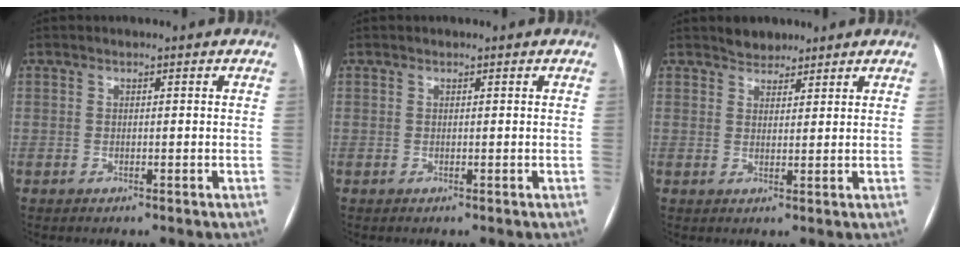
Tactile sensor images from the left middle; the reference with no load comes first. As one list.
[{"total": 0.0}, {"total": 2.9, "force": [2.5, 1.5, 0.3], "torque": [-0.004, 0.006, 0.039]}]